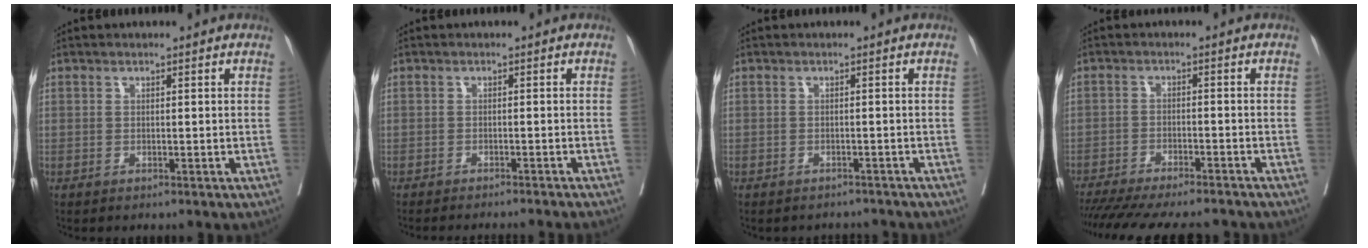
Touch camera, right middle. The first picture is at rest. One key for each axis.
{"total": 9.1, "fx": -8.4, "fy": -0.6, "fz": 3.4, "tx": -0.018, "ty": -0.020, "tz": -0.103}
{"total": 3.0, "fx": -2.8, "fy": 1.0, "fz": -0.2, "tx": 0.010, "ty": 0.000, "tz": -0.039}
{"total": 18.3, "fx": -16.2, "fy": 3.0, "fz": 7.8, "tx": -0.157, "ty": -0.032, "tz": -0.227}